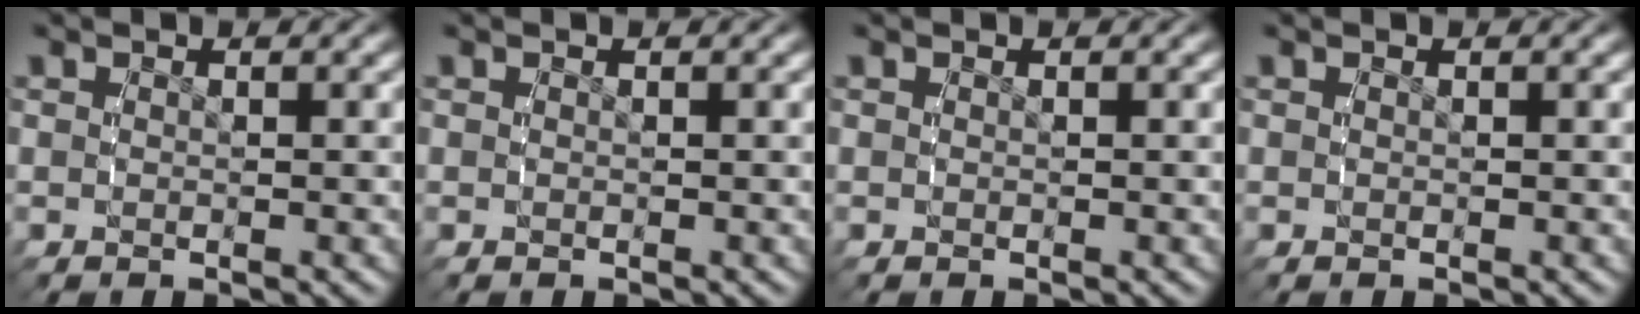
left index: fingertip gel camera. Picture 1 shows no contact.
{"total": 0.0}
{"total": 0.0}
{"total": 0.0}